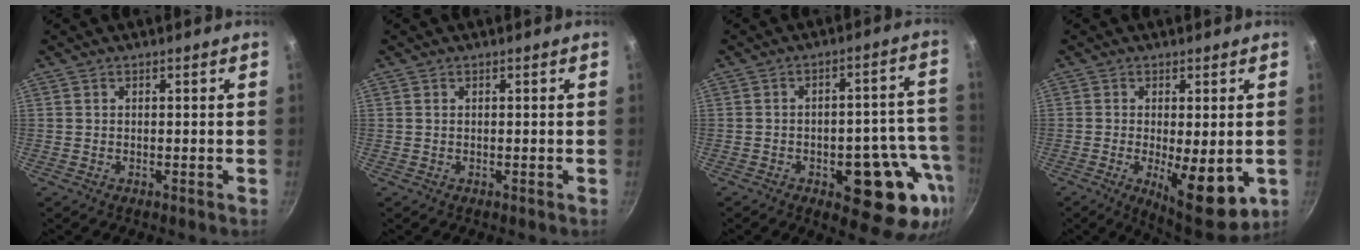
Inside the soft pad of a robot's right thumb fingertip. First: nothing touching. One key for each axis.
{"total": 0.0}
{"total": 16.7, "fx": -6.5, "fy": 7.6, "fz": 13.4, "tx": -0.111, "ty": 0.030, "tz": -0.082}
{"total": 11.7, "fx": -2.3, "fy": 4.1, "fz": 10.7, "tx": -0.140, "ty": -0.011, "tz": -0.019}